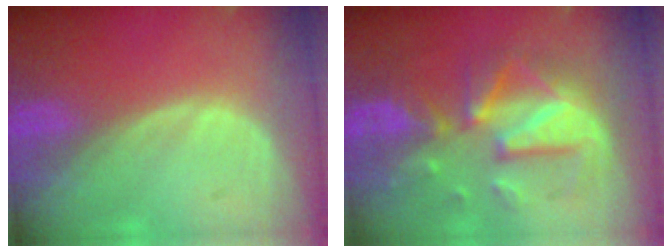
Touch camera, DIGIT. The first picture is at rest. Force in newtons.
{"total": 10.3, "press": 10.3, "slide": 0.8}